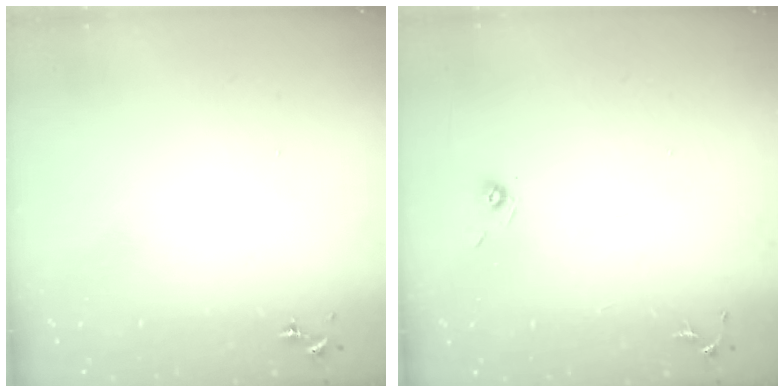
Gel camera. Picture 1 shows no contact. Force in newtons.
{"total": 4.7, "press": 4.4, "slide": 1.5}